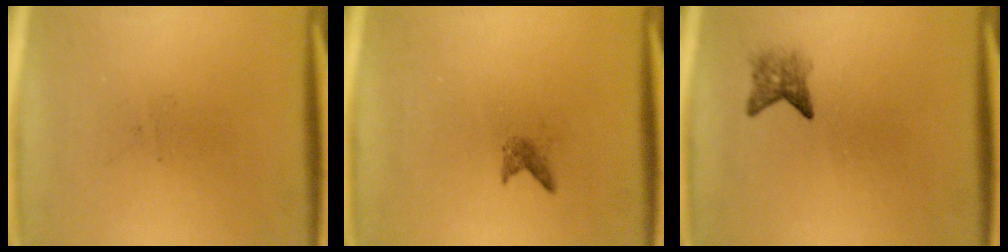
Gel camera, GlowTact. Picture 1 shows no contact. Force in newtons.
{"total": 0.9}
{"total": 2.2}